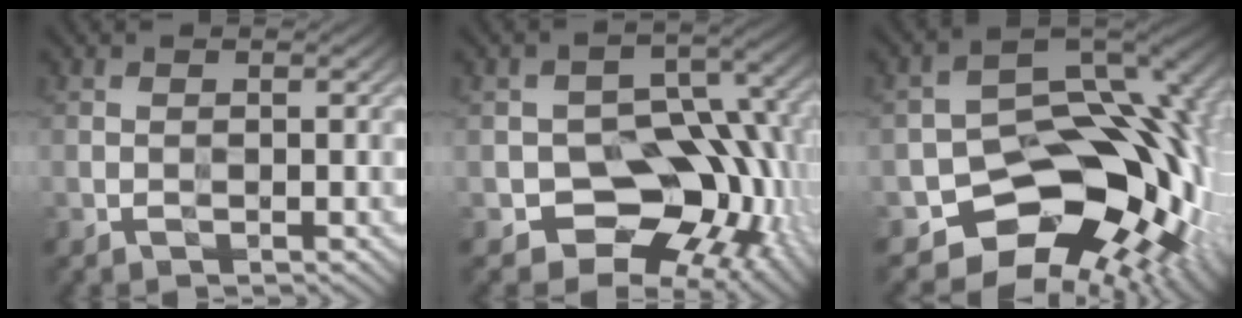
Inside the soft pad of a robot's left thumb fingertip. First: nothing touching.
{"total": 12.7, "force": [-3.9, 9.0, 8.1], "torque": [-0.105, -0.021, -0.068]}
{"total": 14.9, "force": [-4.3, 10.5, 9.7], "torque": [-0.109, -0.026, -0.073]}